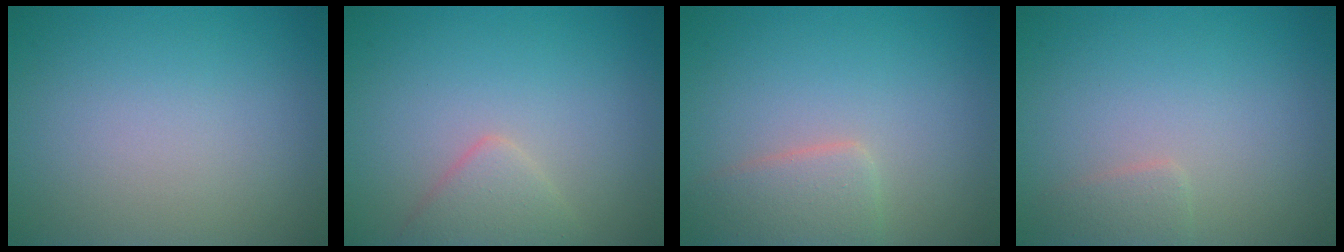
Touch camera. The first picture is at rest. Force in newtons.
{"total": 2.2, "press": 2.2, "slide": 0.1}
{"total": 2.9, "press": 2.9, "slide": 0.3}
{"total": 1.2, "press": 1.2, "slide": 0.0}